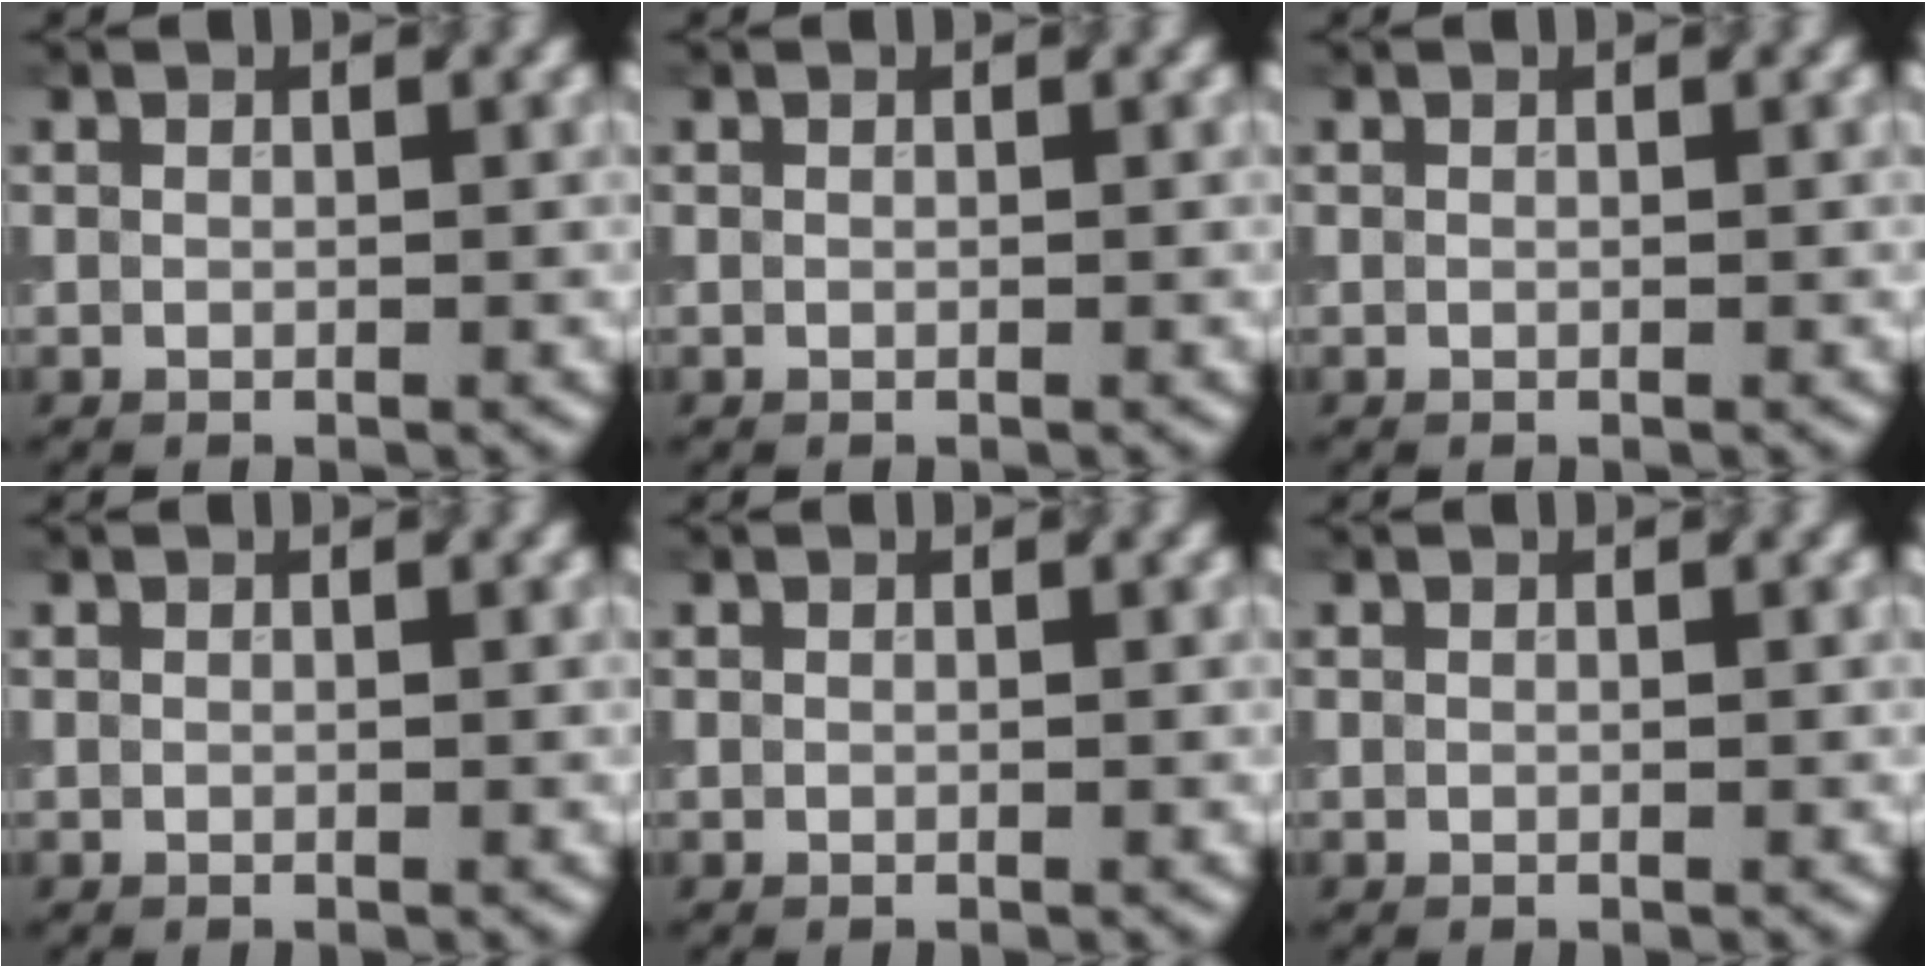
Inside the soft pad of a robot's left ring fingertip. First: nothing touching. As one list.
[{"total": 0.0}, {"total": 0.0}, {"total": 0.0}, {"total": 0.0}, {"total": 0.0}]